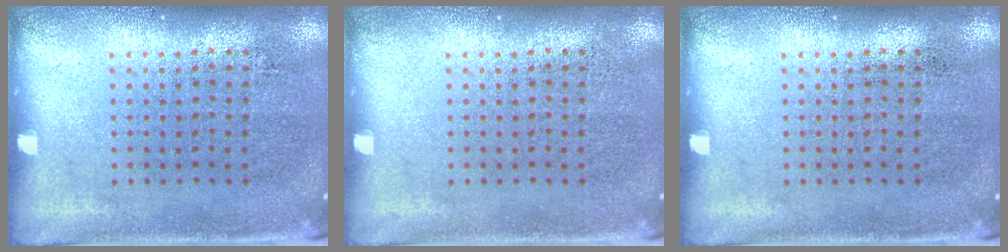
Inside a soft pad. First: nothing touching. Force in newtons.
{"total": 0.0}
{"total": 0.0}